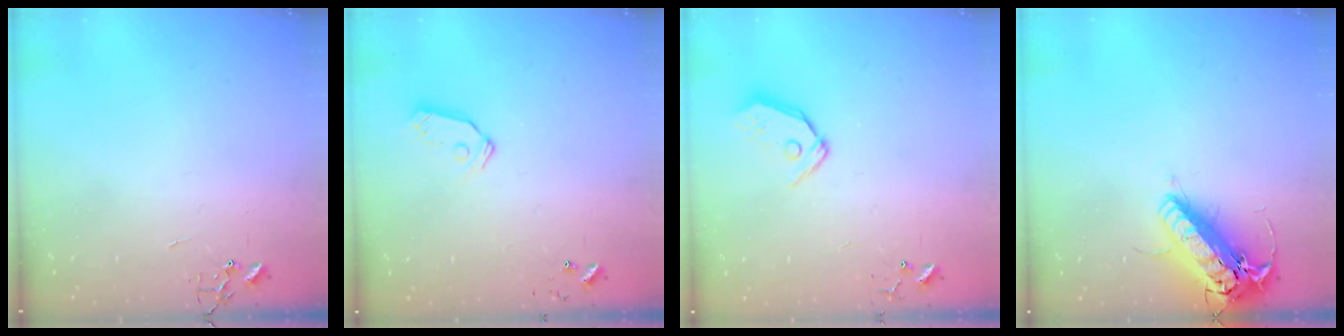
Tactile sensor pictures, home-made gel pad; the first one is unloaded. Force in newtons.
{"total": 7.2, "press": 7.2, "slide": 0.3}
{"total": 8.3, "press": 8.2, "slide": 0.7}
{"total": 19.5, "press": 19.1, "slide": 3.7}